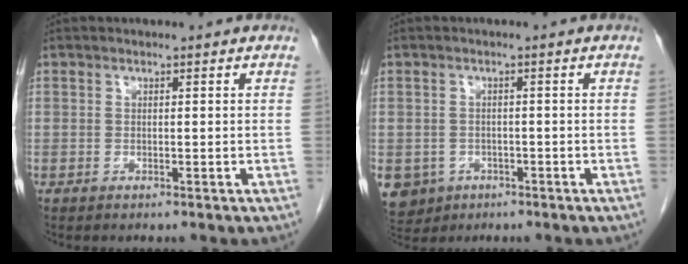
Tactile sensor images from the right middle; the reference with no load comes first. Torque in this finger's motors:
{"motor_torque": [0.55, -0.45, 0.32, 0.05]}